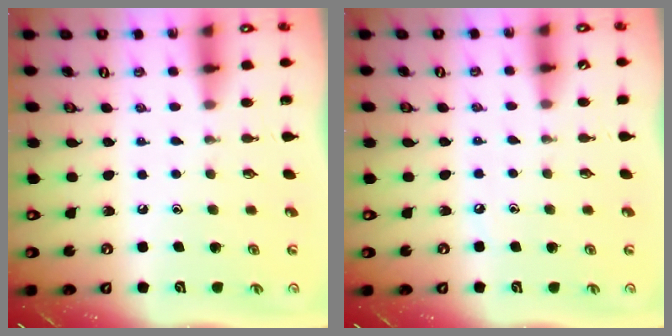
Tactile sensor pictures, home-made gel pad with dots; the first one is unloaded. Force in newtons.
{"total": 2.5, "press": 2.4, "slide": 0.4}